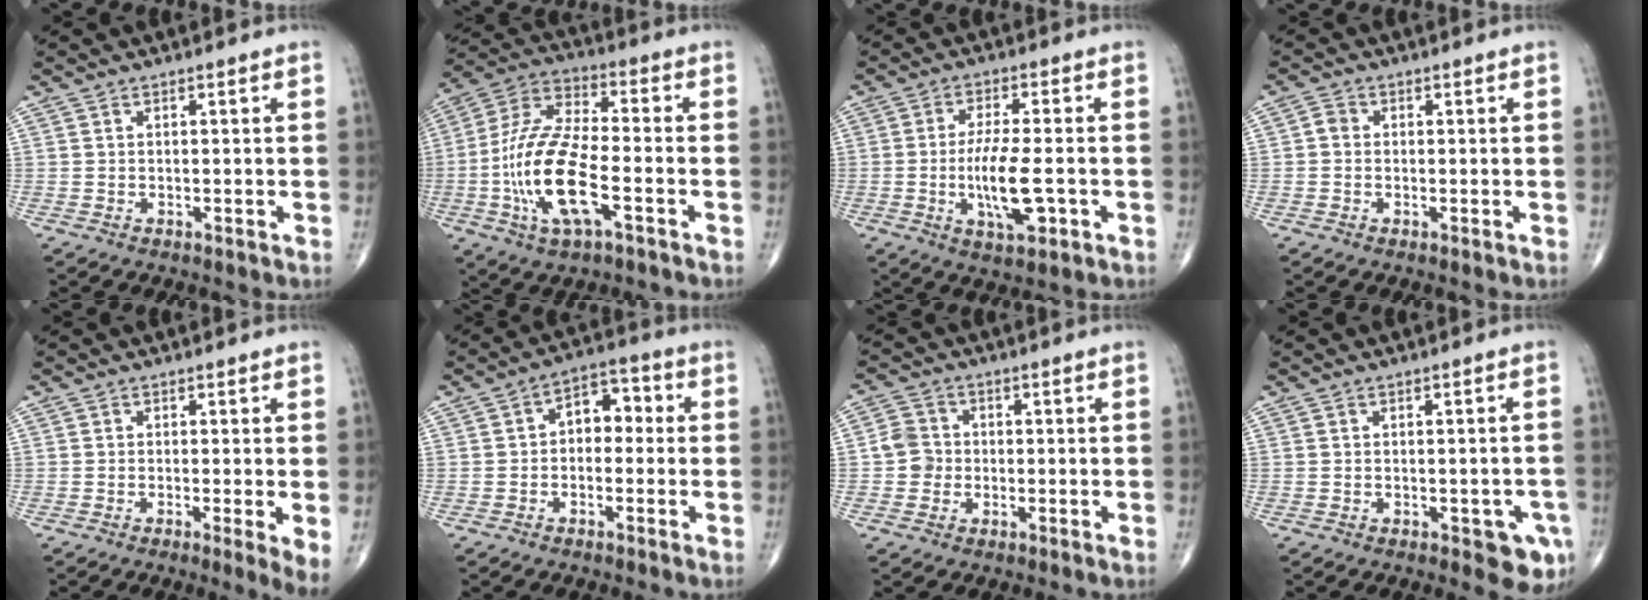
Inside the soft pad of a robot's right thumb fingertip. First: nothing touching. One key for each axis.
{"total": 17.5, "fx": -4.9, "fy": 6.7, "fz": 15.4, "tx": -0.318, "ty": 0.026, "tz": -0.092}
{"total": 10.1, "fx": -2.1, "fy": 3.0, "fz": 9.4, "tx": -0.185, "ty": 0.000, "tz": -0.037}
{"total": 1.7, "fx": -0.1, "fy": 1.5, "fz": 0.9, "tx": -0.009, "ty": 0.004, "tz": -0.007}
{"total": 3.8, "fx": -0.6, "fy": 0.4, "fz": 3.7, "tx": -0.065, "ty": -0.015, "tz": -0.015}
{"total": 6.7, "fx": -0.1, "fy": 4.6, "fz": 4.9, "tx": -0.040, "ty": 0.028, "tz": -0.018}
{"total": 4.2, "fx": -0.6, "fy": 3.9, "fz": 1.3, "tx": -0.005, "ty": 0.009, "tz": -0.019}
{"total": 5.8, "fx": -2.3, "fy": 2.5, "fz": 4.6, "tx": -0.034, "ty": 0.003, "tz": -0.023}